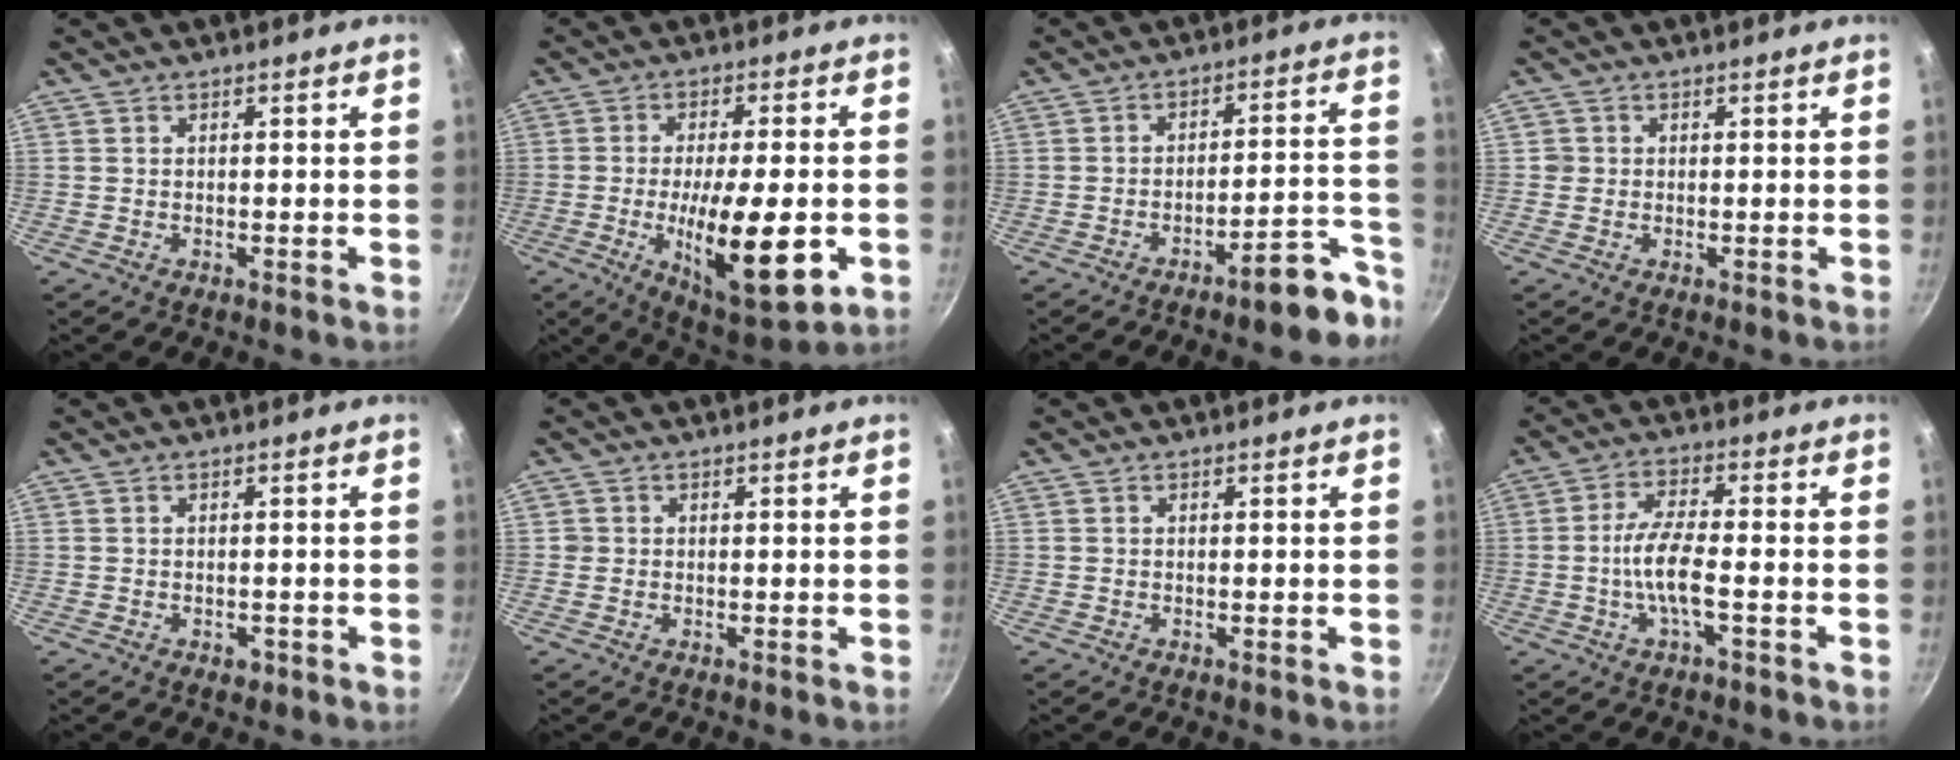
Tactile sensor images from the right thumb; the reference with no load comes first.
{"total": 17.8, "force": [-4.2, 6.0, 16.3], "torque": [-0.255, -0.011, -0.055]}
{"total": 8.2, "force": [-5.9, 2.0, 5.3], "torque": [-0.055, 0.066, -0.083]}
{"total": 1.5, "force": [0.0, 1.5, 0.1], "torque": [0.007, 0.005, -0.002]}
{"total": 1.2, "force": [-0.6, 0.9, 0.5], "torque": [-0.002, 0.003, -0.006]}
{"total": 1.0, "force": [0.0, 1.0, 0.1], "torque": [0.004, 0.004, -0.001]}
{"total": 0.0}
{"total": 7.4, "force": [-1.6, 2.2, 6.9], "torque": [-0.148, 0.021, -0.033]}